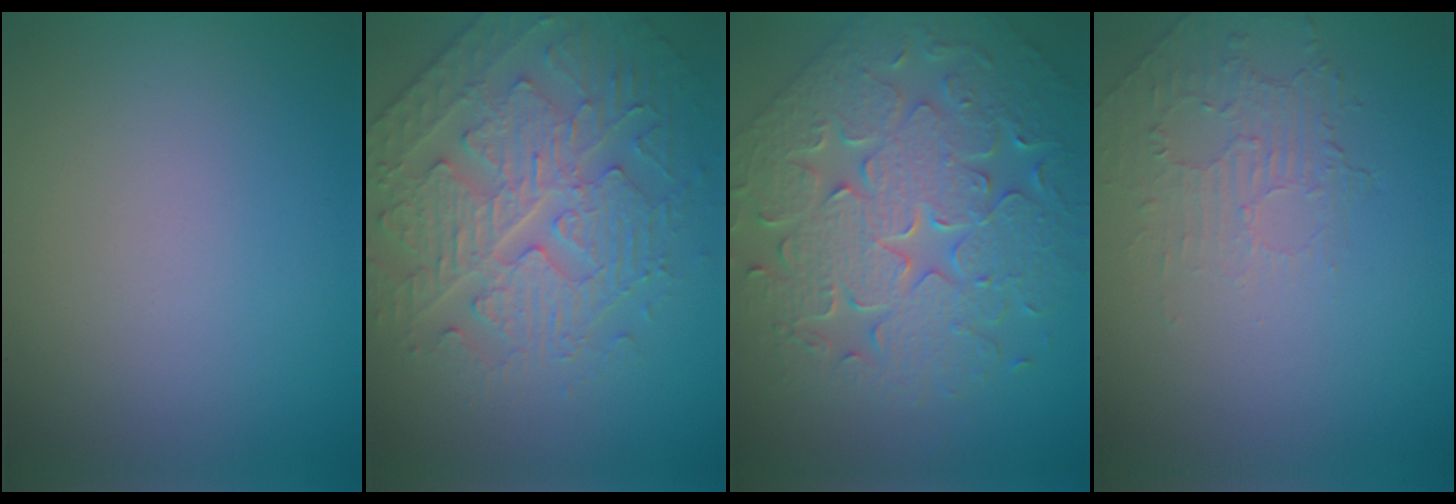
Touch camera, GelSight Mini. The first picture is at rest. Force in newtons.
{"total": 5.0, "press": 4.9, "slide": 0.8}
{"total": 8.5, "press": 6.9, "slide": 4.9}
{"total": 2.0, "press": 0.8, "slide": 1.8}